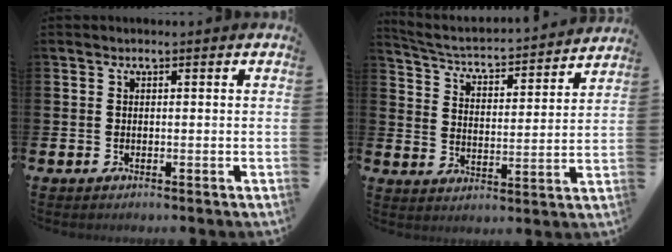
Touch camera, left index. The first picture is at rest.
{"total": 4.2, "force": [4.0, 0.7, 1.0], "torque": [-0.042, -0.044, 0.058]}